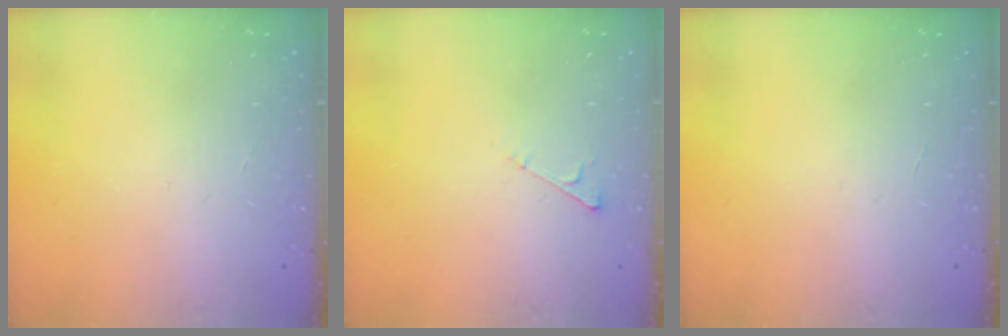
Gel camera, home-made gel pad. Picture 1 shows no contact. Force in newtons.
{"total": 3.7, "press": 3.7, "slide": 0.4}
{"total": 0.0}